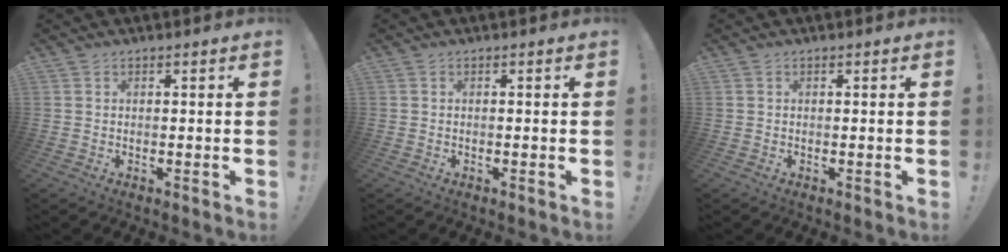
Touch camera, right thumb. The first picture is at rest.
{"total": 0.0}
{"total": 0.0}